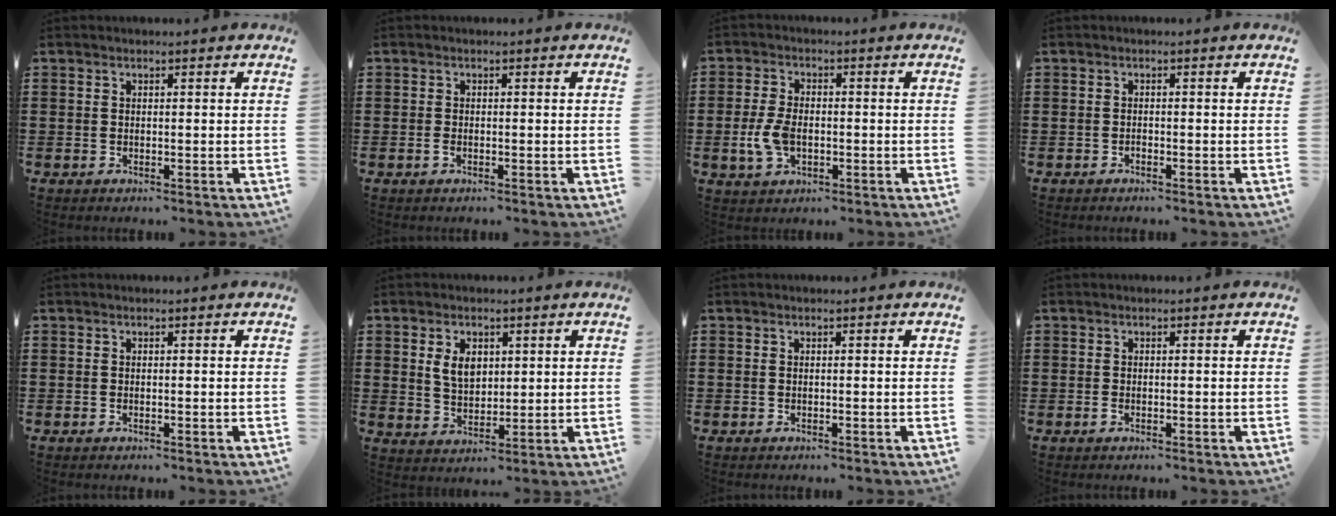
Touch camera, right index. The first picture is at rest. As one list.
[{"total": 0.8, "force": [-0.4, 0.3, 0.6], "torque": [-0.021, -0.005, -0.008]}, {"total": 5.6, "force": [-1.1, 3.4, 4.4], "torque": [-0.107, -0.003, -0.024]}, {"total": 0.6, "force": [-0.5, 0.2, 0.2], "torque": [-0.006, -0.002, -0.009]}, {"total": 0.0}, {"total": 4.7, "force": [1.5, 3.2, 3.2], "torque": [-0.065, 0.010, 0.025]}, {"total": 0.0}, {"total": 0.6, "force": [-0.3, 0.3, 0.4], "torque": [-0.011, -0.003, -0.005]}]